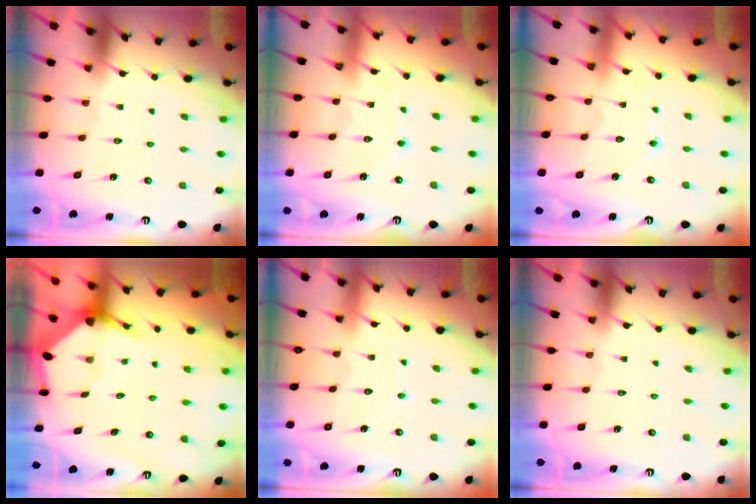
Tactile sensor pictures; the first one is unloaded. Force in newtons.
{"total": 4.0, "press": 4.0, "slide": 0.1}
{"total": 4.0, "press": 4.0, "slide": 0.1}
{"total": 3.6, "press": 3.5, "slide": 0.4}
{"total": 4.3, "press": 4.3, "slide": 0.4}
{"total": 0.0}